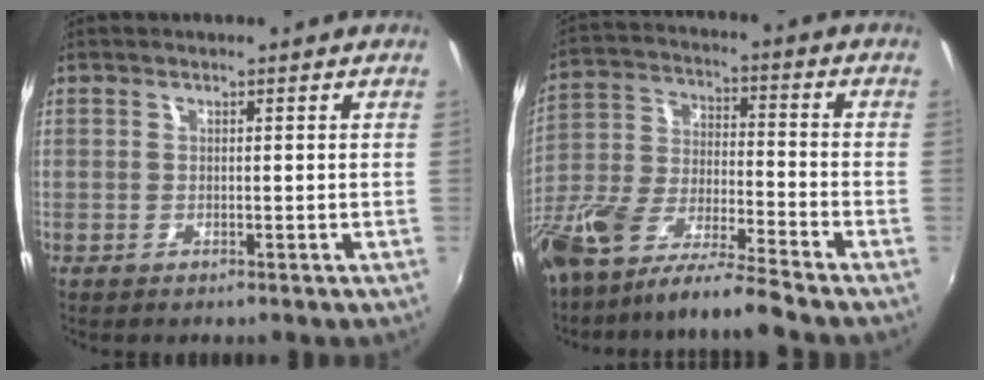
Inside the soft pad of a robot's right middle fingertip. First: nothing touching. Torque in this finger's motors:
{"motor_torque": [1.07, -1.07, 0.50, 0.21]}